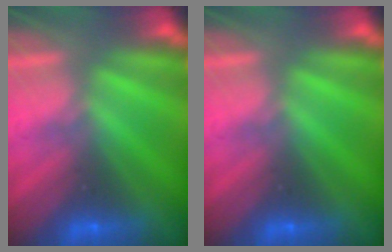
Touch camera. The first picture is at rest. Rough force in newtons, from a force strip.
{"total": 0.0}